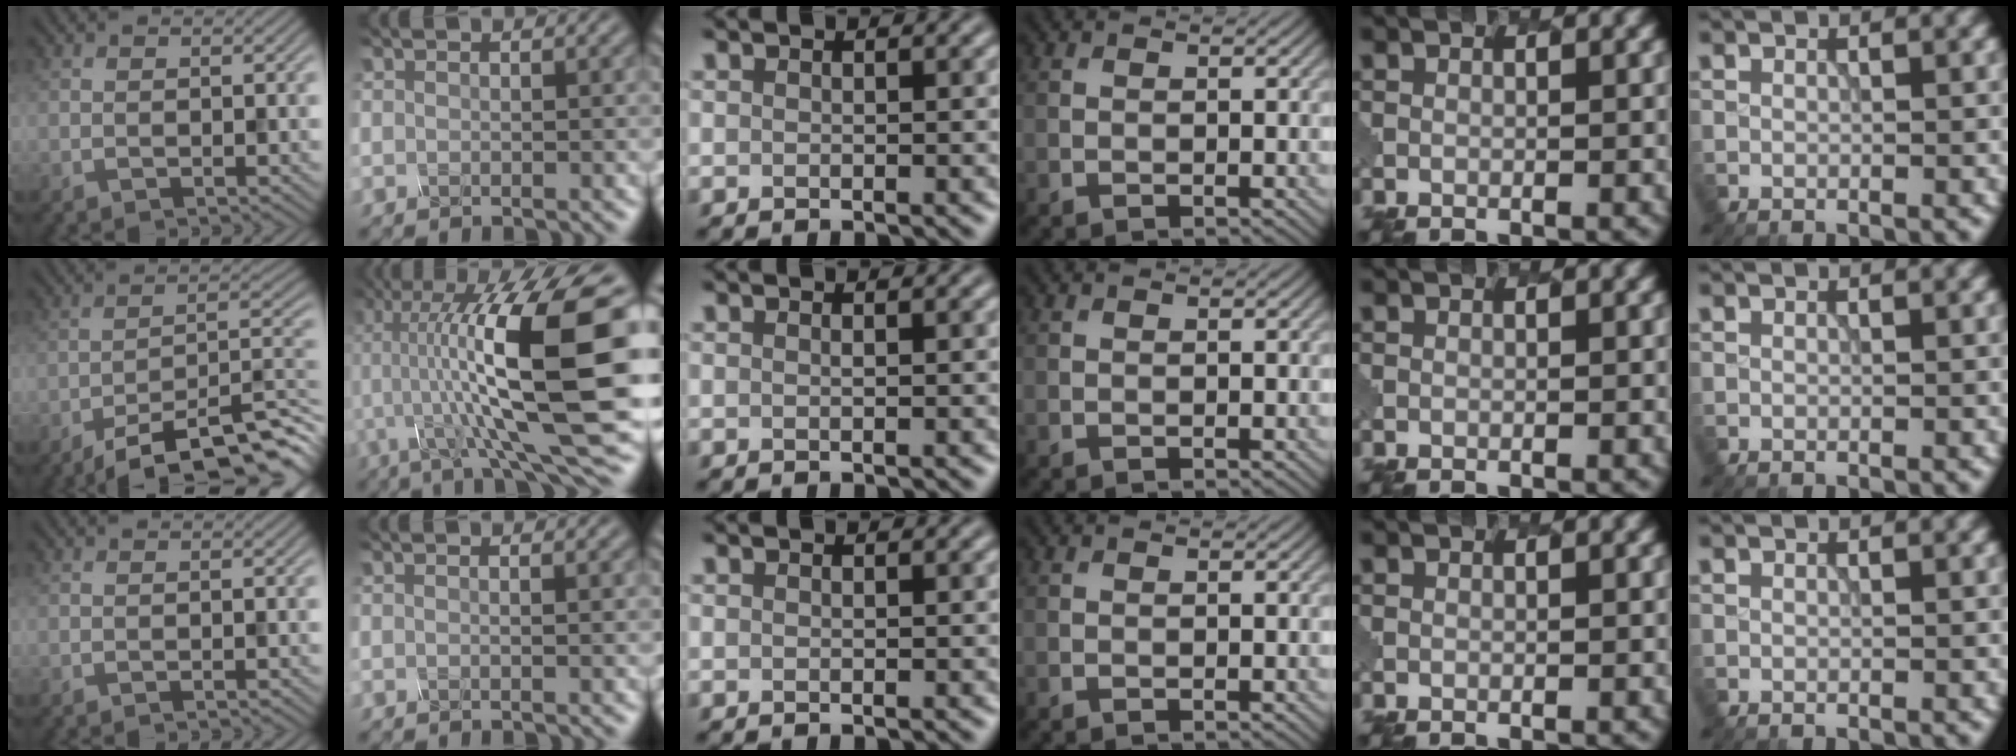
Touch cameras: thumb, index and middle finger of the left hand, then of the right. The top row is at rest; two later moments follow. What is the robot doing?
{"motion": "shake", "object": "salt shaker"}